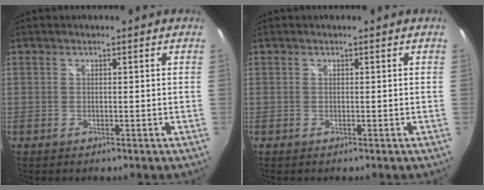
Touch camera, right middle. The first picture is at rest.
{"total": 0.0}